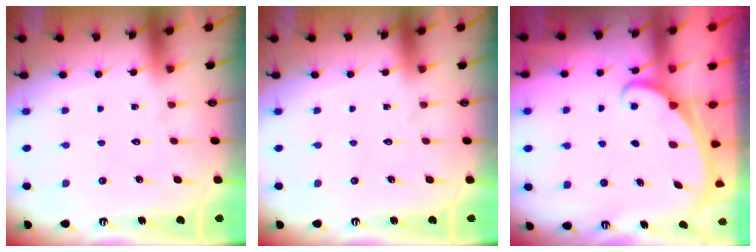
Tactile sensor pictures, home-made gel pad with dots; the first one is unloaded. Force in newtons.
{"total": 0.0}
{"total": 2.0, "press": 2.0, "slide": 0.3}